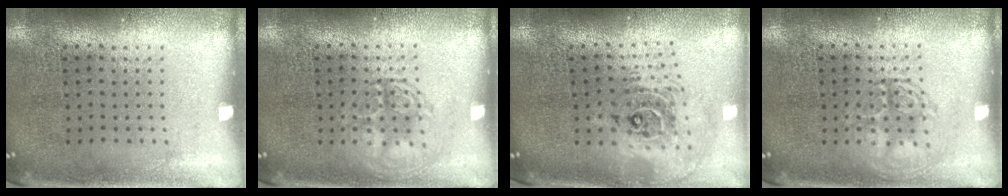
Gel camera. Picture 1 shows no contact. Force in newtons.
{"total": 2.5, "press": 2.4, "slide": 0.3}
{"total": 2.3, "press": 1.7, "slide": 1.5}
{"total": 2.5, "press": 2.4, "slide": 0.3}